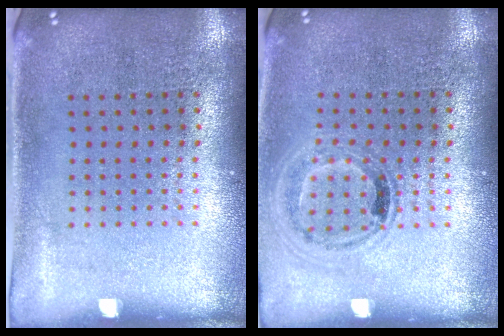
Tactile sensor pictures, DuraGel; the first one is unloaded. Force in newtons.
{"total": 1.0, "press": 1.0, "slide": 0.3}